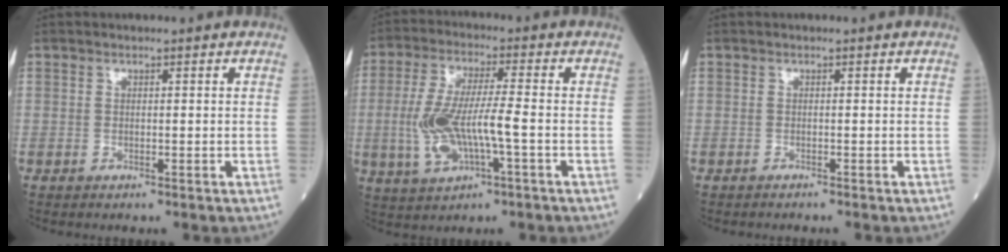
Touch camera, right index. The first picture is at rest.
{"total": 10.3, "force": [-1.9, 2.2, 9.9], "torque": [-0.212, 0.005, -0.030]}
{"total": 0.7, "force": [-0.7, 0.0, 0.2], "torque": [-0.003, -0.001, -0.011]}